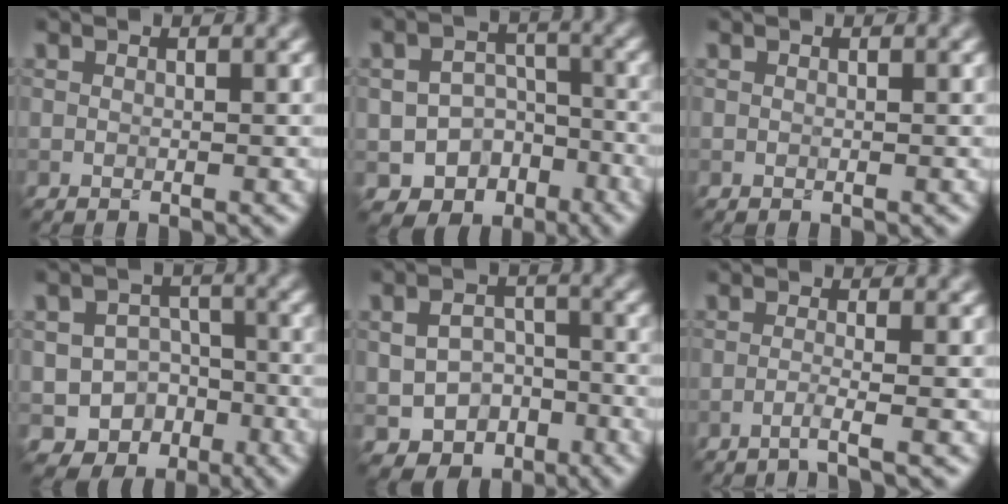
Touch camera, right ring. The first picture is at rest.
{"total": 6.7, "force": [-3.9, 5.0, 2.3], "torque": [-0.014, 0.000, -0.056]}
{"total": 0.0}
{"total": 5.8, "force": [-2.8, 4.7, 1.9], "torque": [-0.007, 0.003, -0.045]}
{"total": 4.5, "force": [-1.9, 3.5, 2.2], "torque": [-0.037, -0.007, -0.026]}
{"total": 1.6, "force": [-0.9, 0.1, 1.4], "torque": [-0.014, 0.002, -0.035]}